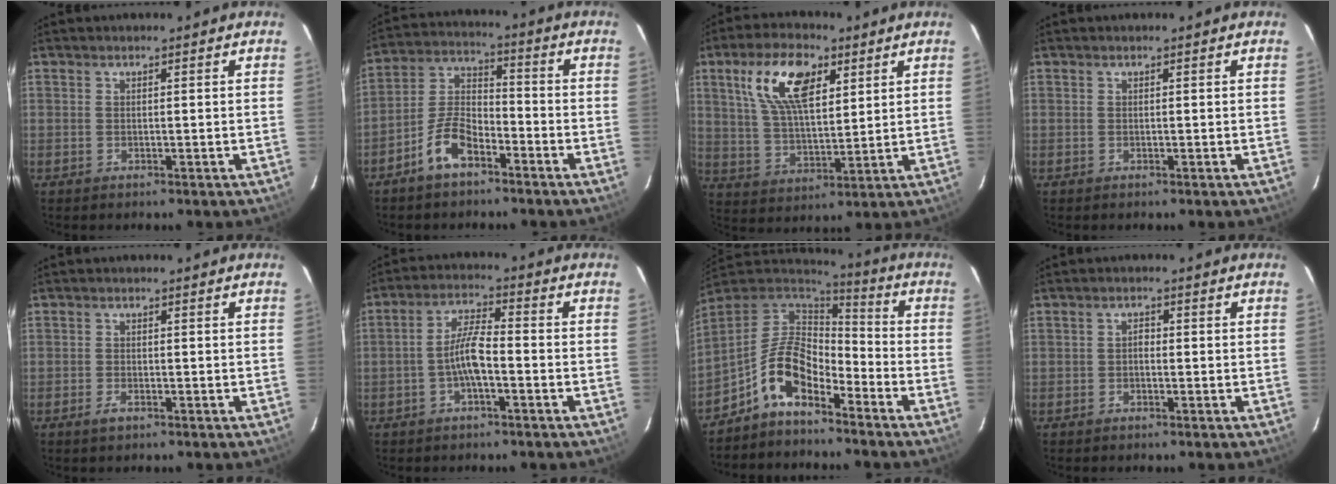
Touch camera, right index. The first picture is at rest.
{"total": 8.5, "force": [-5.5, 3.7, 5.3], "torque": [-0.116, 0.020, -0.106]}
{"total": 13.4, "force": [6.0, 6.1, 10.3], "torque": [-0.196, 0.022, 0.117]}
{"total": 0.0}
{"total": 1.8, "force": [-1.2, 0.8, 1.1], "torque": [-0.023, -0.001, -0.023]}
{"total": 5.8, "force": [-2.1, 1.2, 5.3], "torque": [-0.110, 0.012, -0.039]}
{"total": 11.0, "force": [-6.8, 4.9, 7.2], "torque": [-0.149, 0.024, -0.137]}
{"total": 1.2, "force": [-0.4, 0.8, 0.8], "torque": [-0.014, 0.007, -0.009]}